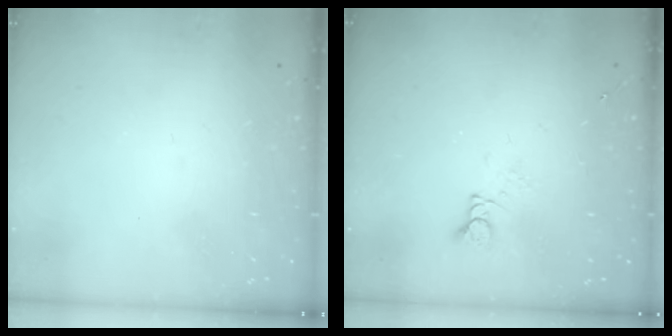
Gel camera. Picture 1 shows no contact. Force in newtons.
{"total": 2.4, "press": 2.4, "slide": 0.2}